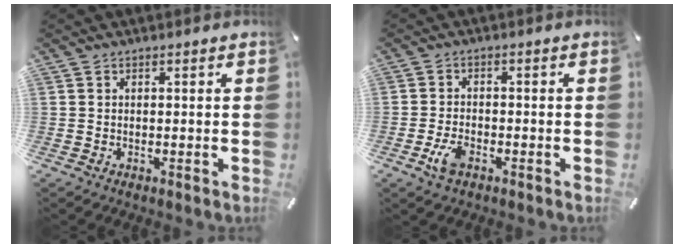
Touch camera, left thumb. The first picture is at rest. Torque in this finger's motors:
{"motor_torque": [-0.28, 0.40, -0.04, -0.02, 0.04]}